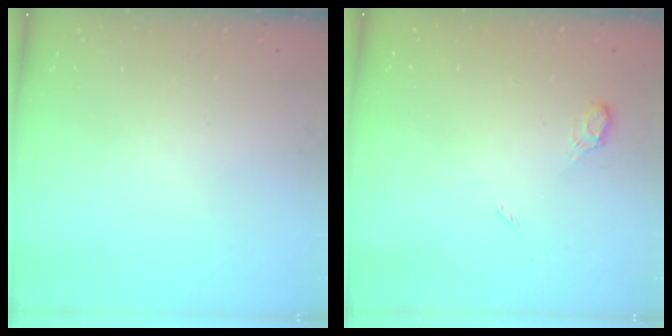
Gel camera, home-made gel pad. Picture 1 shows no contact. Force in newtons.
{"total": 5.4, "press": 5.4, "slide": 0.6}